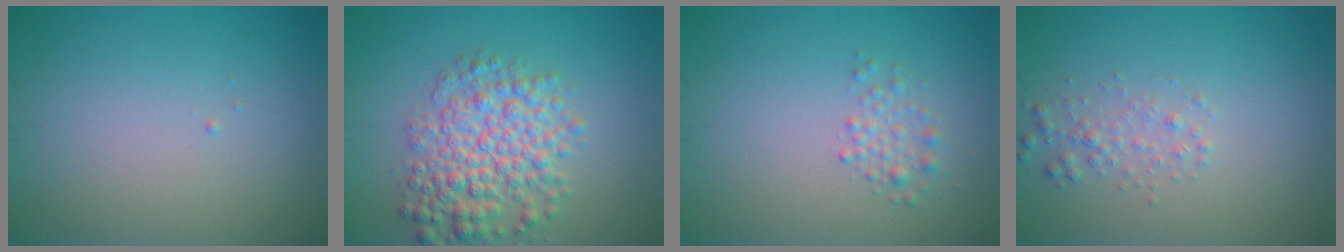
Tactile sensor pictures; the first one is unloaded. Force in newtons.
{"total": 6.1, "press": 6.1, "slide": 0.1}
{"total": 1.6, "press": 1.6, "slide": 0.1}
{"total": 1.6, "press": 1.6, "slide": 0.0}